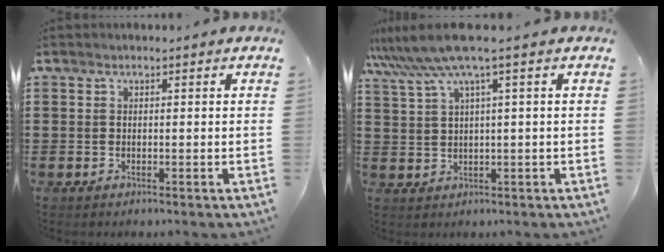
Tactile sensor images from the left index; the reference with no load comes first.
{"total": 6.3, "force": [3.3, -0.5, 5.3], "torque": [-0.126, -0.018, 0.054]}